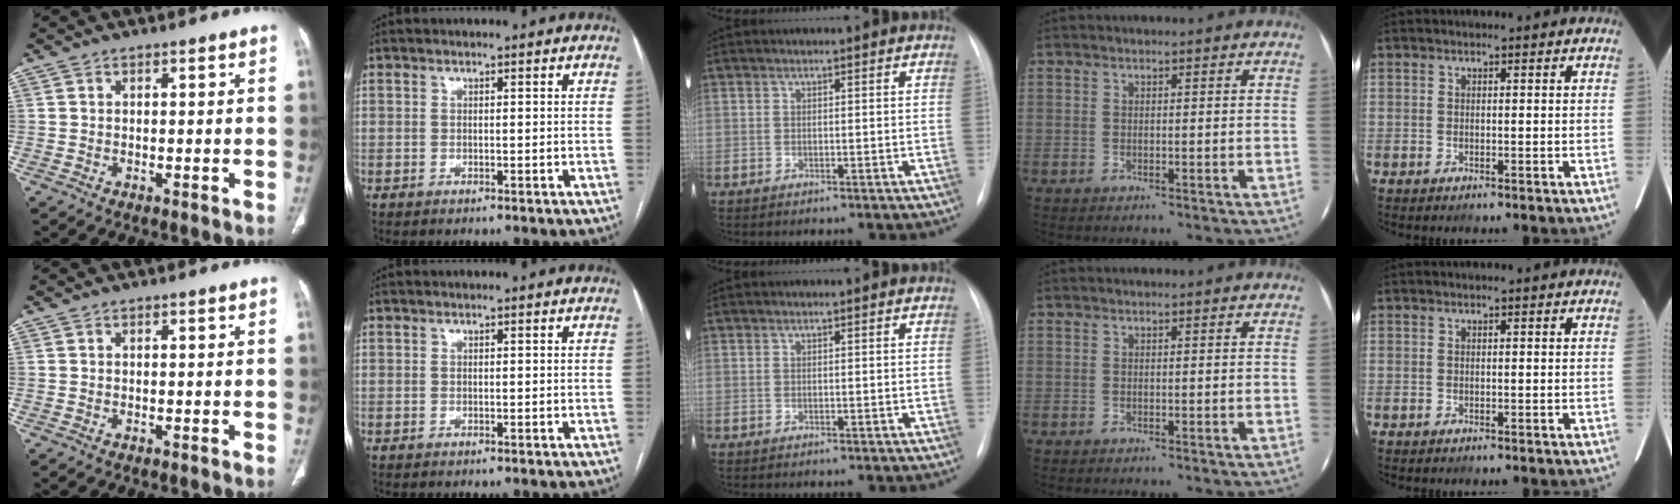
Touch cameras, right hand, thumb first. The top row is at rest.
{}